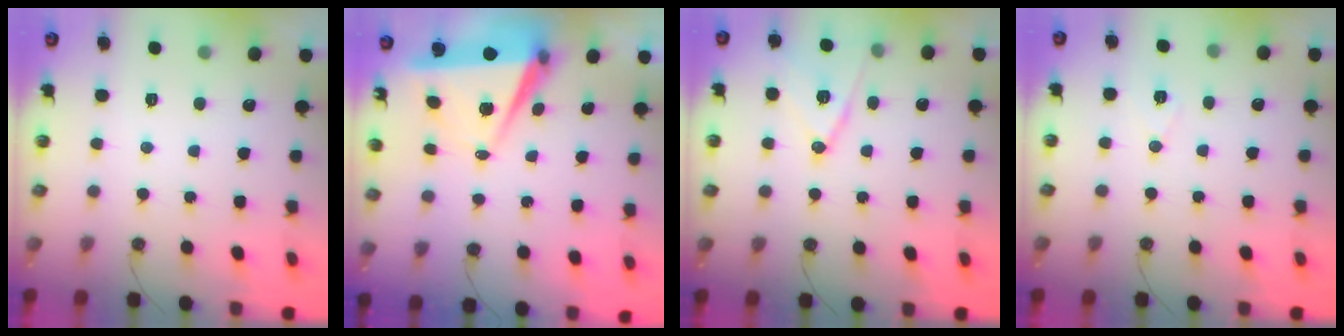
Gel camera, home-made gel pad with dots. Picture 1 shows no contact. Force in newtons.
{"total": 6.8, "press": 5.3, "slide": 4.3}
{"total": 13.6, "press": 13.2, "slide": 3.3}
{"total": 5.9, "press": 3.9, "slide": 4.4}